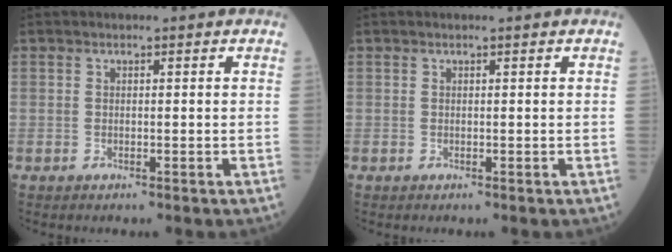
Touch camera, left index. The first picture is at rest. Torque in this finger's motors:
{"motor_torque": [-0.25, 0.25, 0.00, 0.00]}